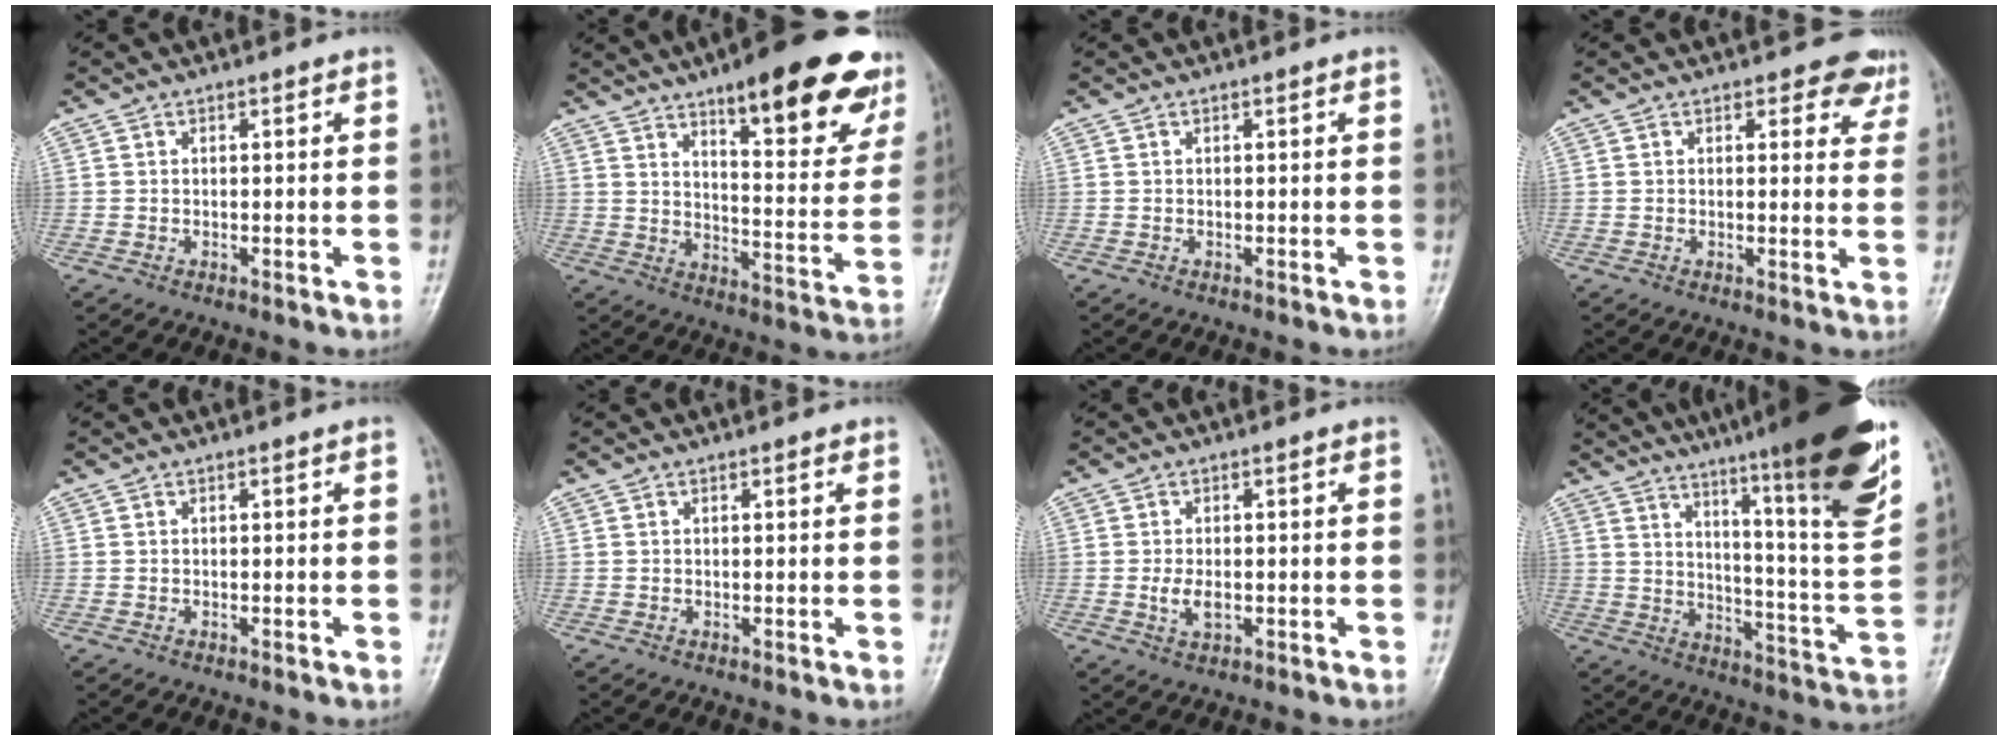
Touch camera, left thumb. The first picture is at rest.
{"total": 23.7, "force": [15.0, 6.9, 17.0], "torque": [-0.182, -0.062, 0.203]}
{"total": 0.0}
{"total": 5.4, "force": [4.3, 2.9, 1.4], "torque": [0.021, -0.025, 0.032]}
{"total": 0.0}
{"total": 0.8, "force": [0.5, 0.3, 0.5], "torque": [-0.006, -0.001, 0.004]}
{"total": 3.3, "force": [-0.3, 1.8, 2.7], "torque": [-0.051, -0.005, -0.005]}
{"total": 27.6, "force": [18.1, 2.6, 20.7], "torque": [-0.285, -0.086, 0.261]}